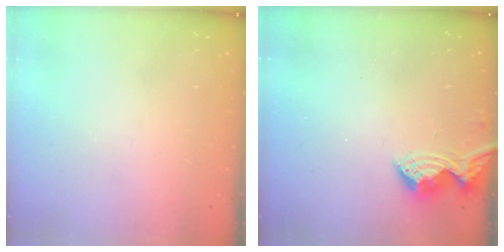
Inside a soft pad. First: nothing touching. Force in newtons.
{"total": 8.2, "press": 8.2, "slide": 0.8}